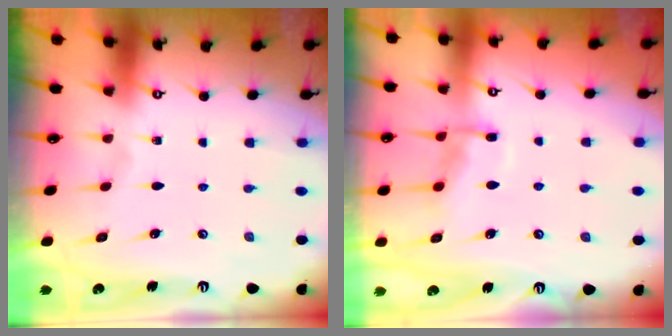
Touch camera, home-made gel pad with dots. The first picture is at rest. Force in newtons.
{"total": 9.1, "press": 9.0, "slide": 0.9}